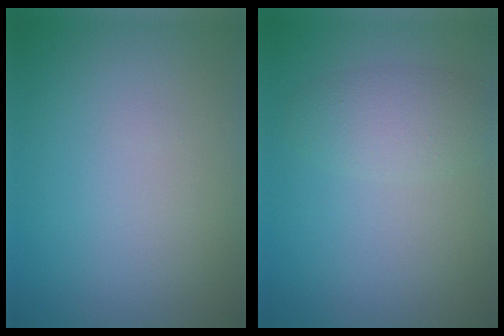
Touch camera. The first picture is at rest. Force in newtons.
{"total": 2.6, "press": 2.6, "slide": 0.1}